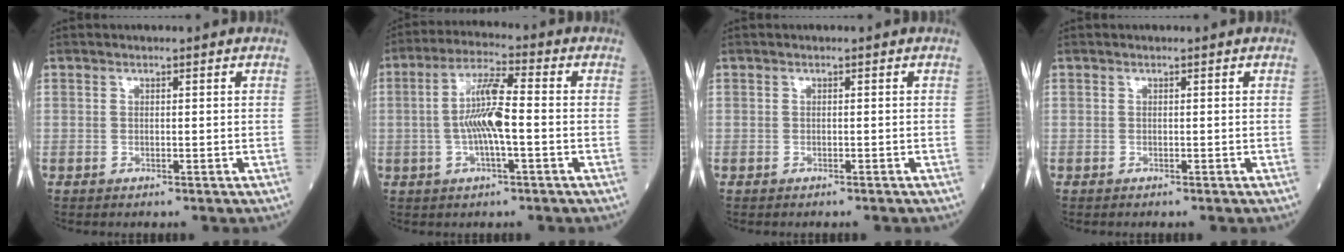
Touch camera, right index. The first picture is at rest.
{"total": 8.3, "force": [-0.9, 1.0, 8.2], "torque": [-0.162, 0.010, -0.022]}
{"total": 0.6, "force": [-0.6, 0.0, 0.2], "torque": [-0.006, -0.001, -0.009]}
{"total": 0.0}